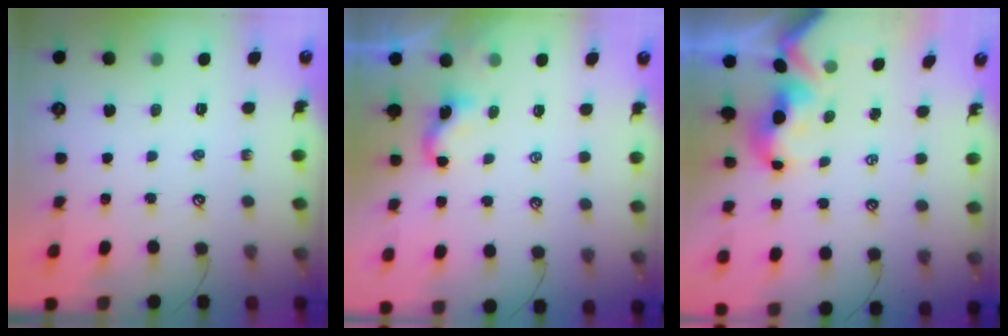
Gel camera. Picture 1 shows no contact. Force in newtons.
{"total": 2.1, "press": 2.1, "slide": 0.4}
{"total": 2.1, "press": 2.0, "slide": 0.7}